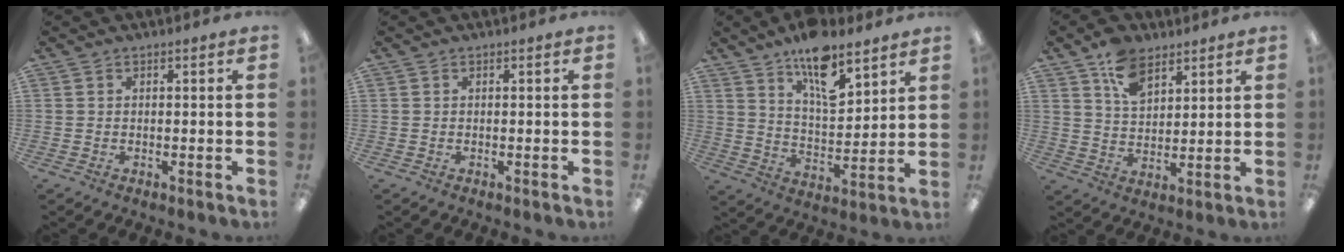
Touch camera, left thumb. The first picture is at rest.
{"total": 0.0}
{"total": 13.9, "force": [9.7, 5.5, 8.3], "torque": [-0.128, -0.053, 0.167]}
{"total": 9.2, "force": [5.9, 5.4, 4.6], "torque": [-0.085, -0.019, 0.111]}